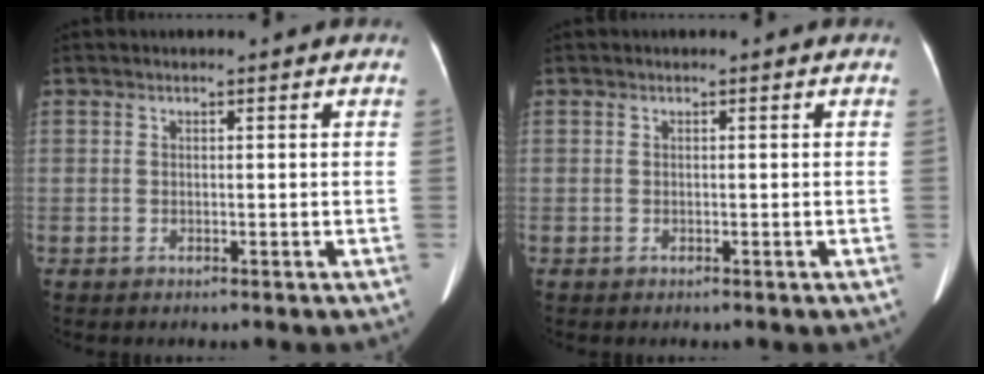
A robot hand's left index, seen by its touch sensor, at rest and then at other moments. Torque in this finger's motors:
{"motor_torque": [0.00, 0.00, 0.00, 0.00]}